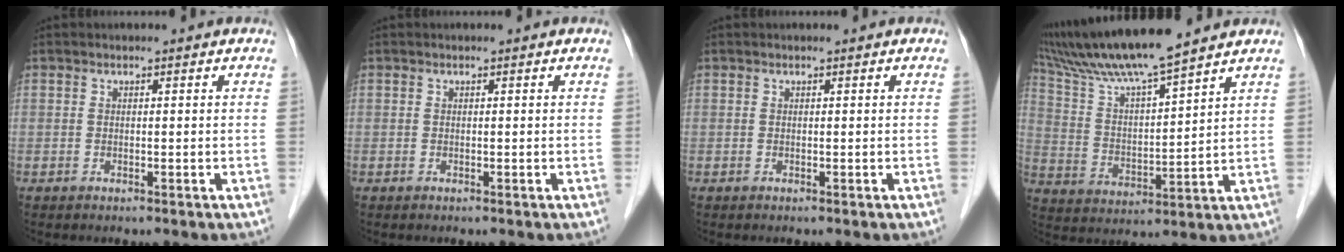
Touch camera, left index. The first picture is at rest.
{"total": 0.0}
{"total": 0.0}
{"total": 13.5, "force": [11.8, -0.5, 6.6], "torque": [-0.130, 0.014, 0.218]}